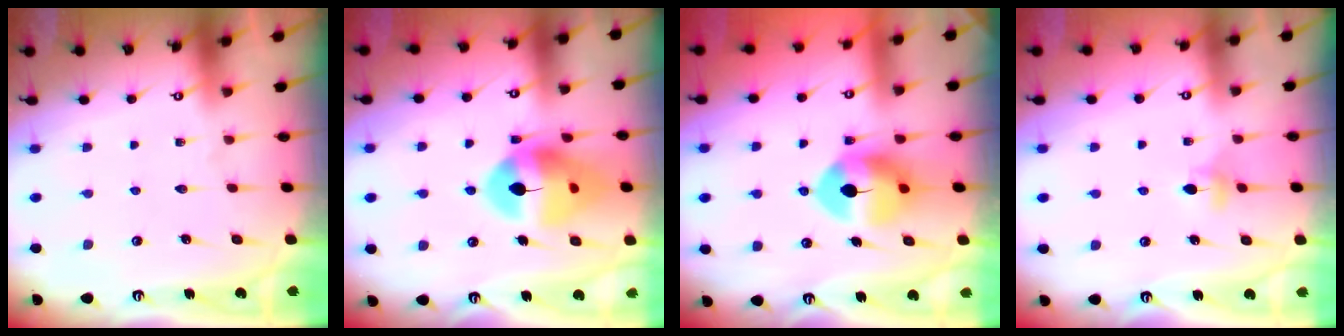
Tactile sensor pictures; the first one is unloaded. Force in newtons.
{"total": 14.8, "press": 14.7, "slide": 1.7}
{"total": 8.7, "press": 8.5, "slide": 1.5}
{"total": 4.0, "press": 3.9, "slide": 0.8}